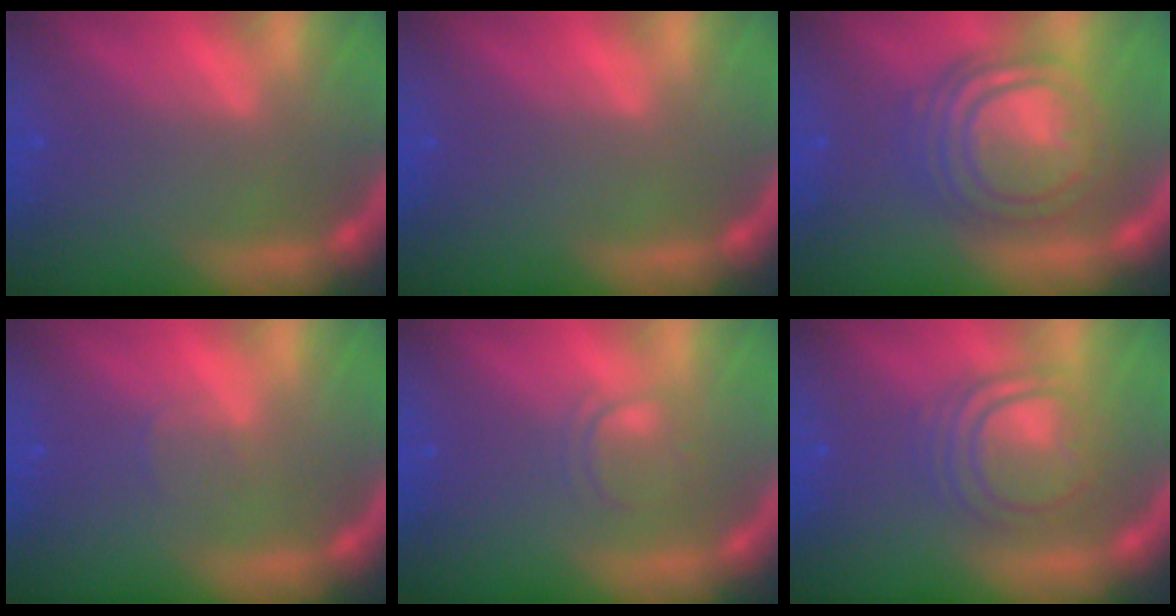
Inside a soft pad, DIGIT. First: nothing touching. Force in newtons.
{"total": 0.0}
{"total": 9.5}
{"total": 1.0}
{"total": 2.0}
{"total": 6.0}